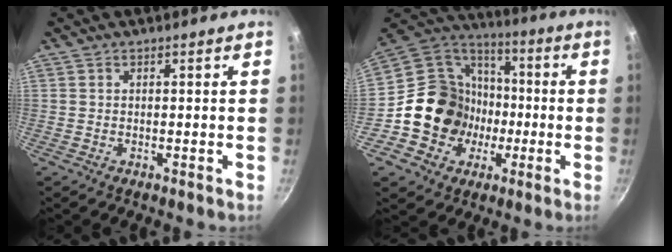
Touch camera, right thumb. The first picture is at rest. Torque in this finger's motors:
{"motor_torque": [1.99, 1.71, 0.52, -0.96, 0.07]}